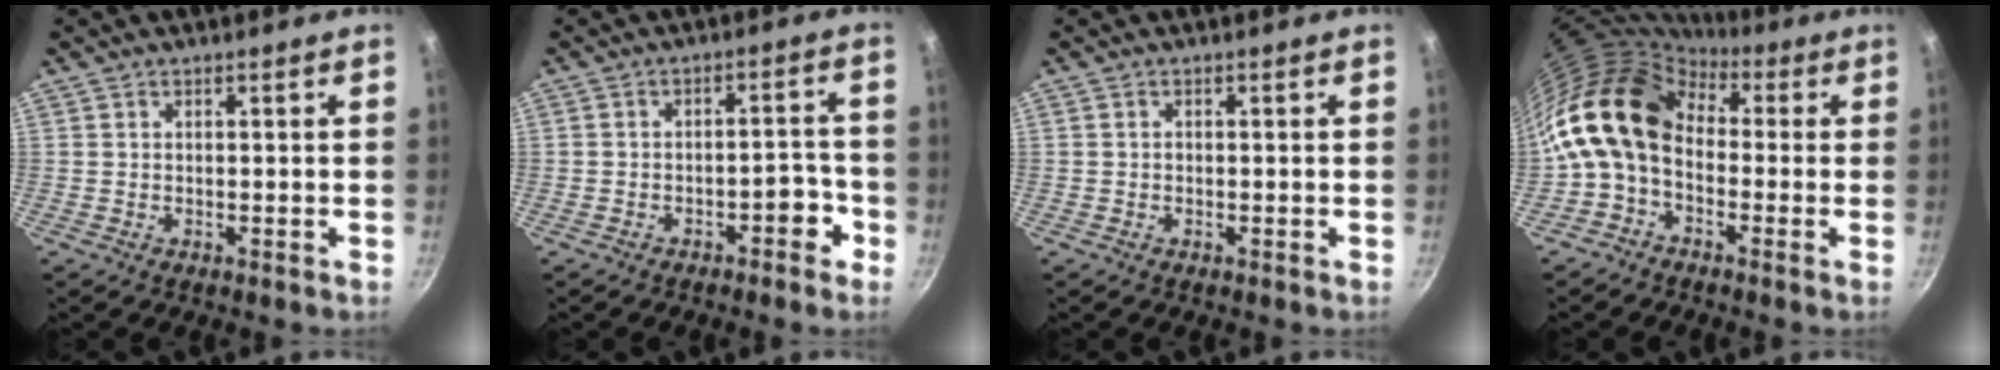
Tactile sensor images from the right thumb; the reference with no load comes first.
{"total": 4.8, "force": [-2.7, 2.0, 3.4], "torque": [-0.026, 0.037, -0.030]}
{"total": 0.0}
{"total": 14.1, "force": [-0.1, 10.1, 9.9], "torque": [-0.164, 0.033, -0.028]}